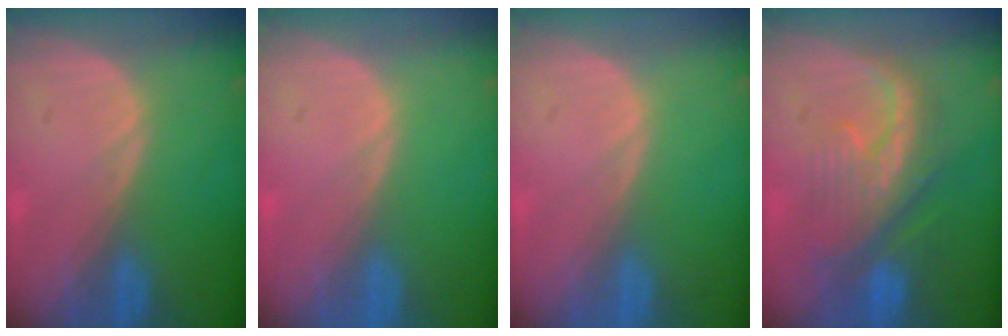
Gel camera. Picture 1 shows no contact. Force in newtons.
{"total": 0.0}
{"total": 0.0}
{"total": 8.4, "press": 8.3, "slide": 1.4}